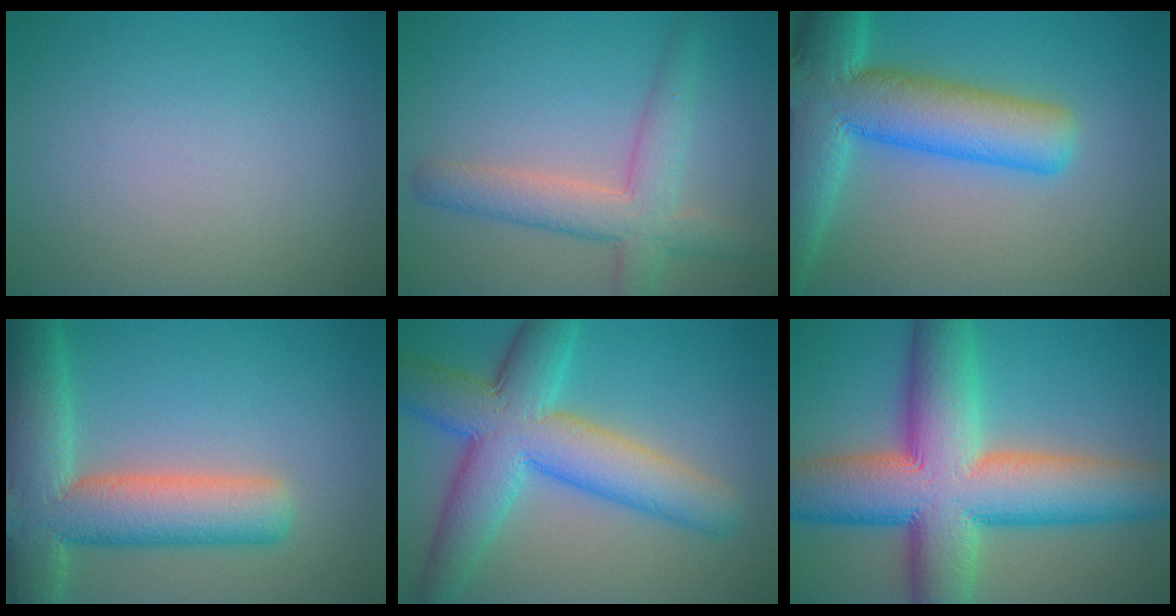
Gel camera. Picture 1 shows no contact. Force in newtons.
{"total": 5.0, "press": 5.0, "slide": 0.3}
{"total": 11.2, "press": 11.2, "slide": 0.7}
{"total": 10.2, "press": 10.2, "slide": 0.8}
{"total": 9.7, "press": 9.7, "slide": 0.2}
{"total": 15.0, "press": 14.9, "slide": 0.6}